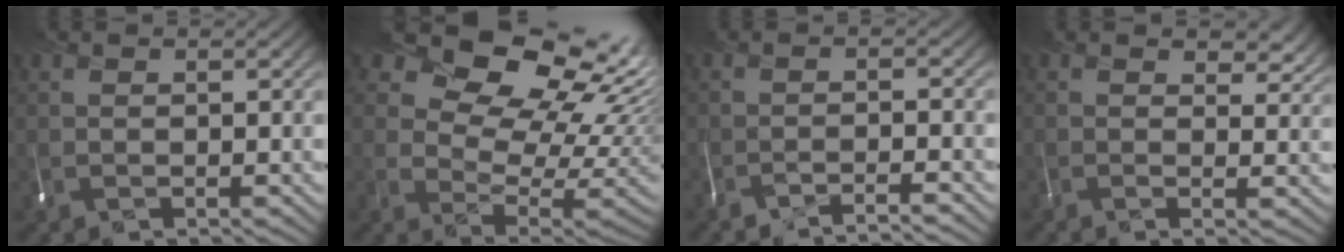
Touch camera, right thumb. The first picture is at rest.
{"total": 14.0, "force": [6.9, 8.8, 8.5], "torque": [-0.115, 0.017, 0.112]}
{"total": 3.6, "force": [-3.4, -0.8, 0.8], "torque": [0.005, -0.003, -0.078]}
{"total": 4.6, "force": [2.4, 1.9, 3.4], "torque": [-0.049, -0.006, 0.031]}